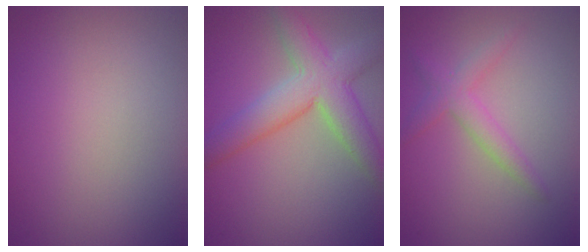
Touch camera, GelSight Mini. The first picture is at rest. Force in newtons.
{"total": 6.6, "press": 6.5, "slide": 0.3}
{"total": 2.5, "press": 2.5, "slide": 0.1}